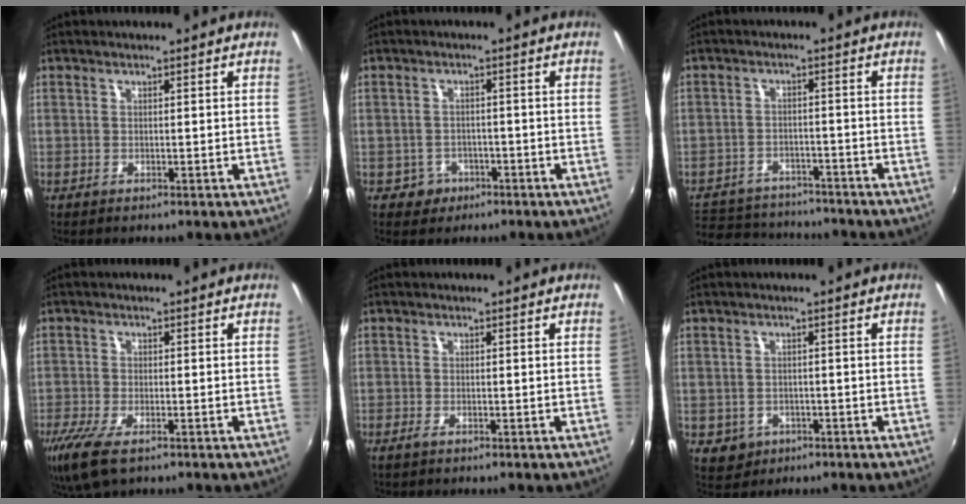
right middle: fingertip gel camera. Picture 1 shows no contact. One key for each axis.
{"total": 4.0, "fx": -2.0, "fy": 3.4, "fz": 0.4, "tx": -0.020, "ty": 0.009, "tz": -0.028}
{"total": 14.0, "fx": -11.1, "fy": 7.4, "fz": 4.3, "tx": -0.125, "ty": 0.017, "tz": -0.154}
{"total": 8.4, "fx": -5.2, "fy": 3.0, "fz": 5.8, "tx": -0.136, "ty": -0.033, "tz": -0.097}
{"total": 1.4, "fx": -1.0, "fy": 0.3, "fz": 0.9, "tx": -0.021, "ty": -0.005, "tz": -0.020}
{"total": 4.2, "fx": -1.3, "fy": 3.8, "fz": 1.2, "tx": -0.033, "ty": 0.000, "tz": -0.012}